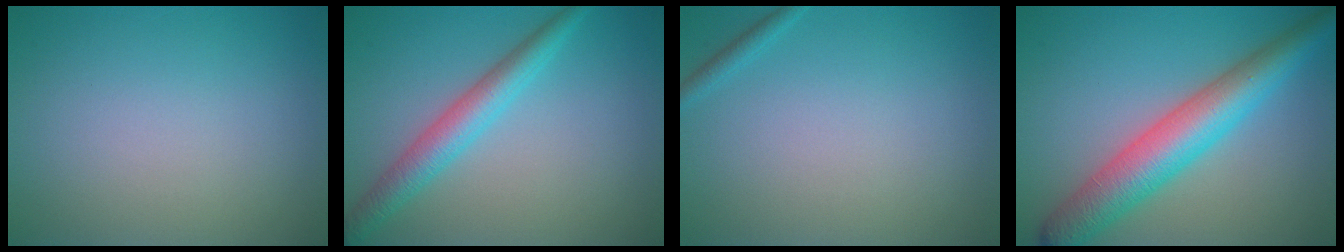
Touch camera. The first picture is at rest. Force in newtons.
{"total": 3.7, "press": 3.7, "slide": 0.1}
{"total": 0.9, "press": 0.9, "slide": 0.1}
{"total": 7.2, "press": 7.2, "slide": 0.1}